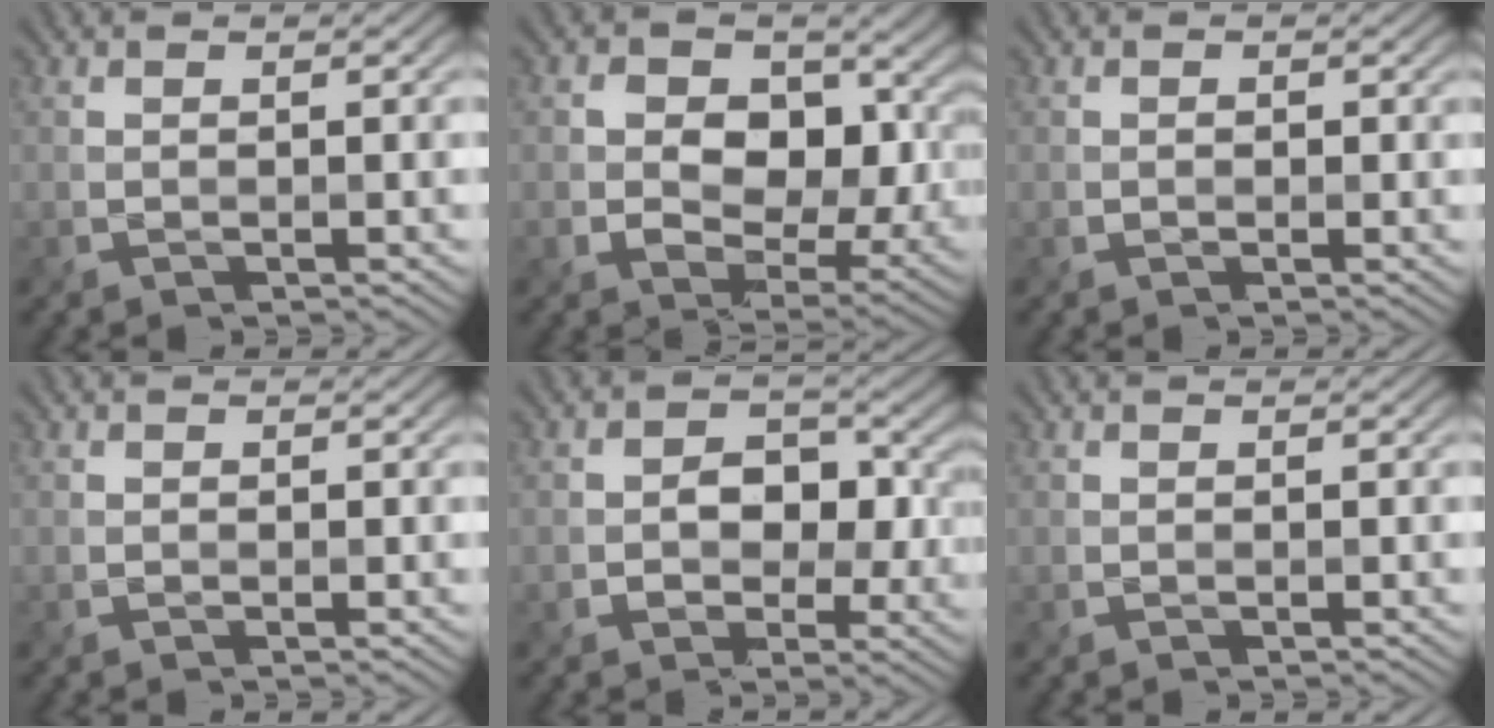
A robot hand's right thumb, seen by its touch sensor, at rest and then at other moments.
{"total": 13.2, "force": [1.6, 9.4, 9.0], "torque": [-0.135, -0.007, 0.030]}
{"total": 0.8, "force": [0.0, 0.7, 0.3], "torque": [-0.001, -0.005, 0.004]}
{"total": 0.0}
{"total": 6.8, "force": [0.1, 5.4, 4.1], "torque": [-0.061, -0.008, -0.008]}
{"total": 0.0}